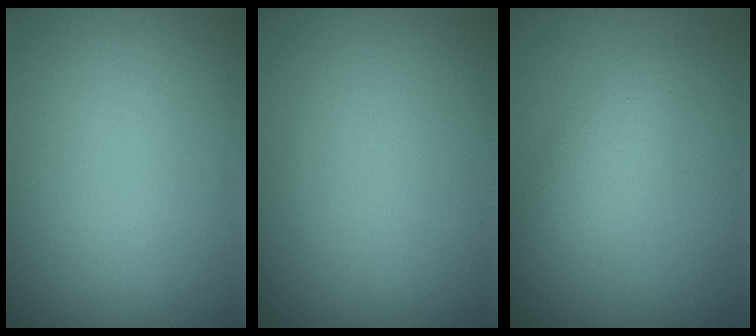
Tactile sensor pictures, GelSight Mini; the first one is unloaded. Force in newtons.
{"total": 0.0}
{"total": 2.4, "press": 2.4, "slide": 0.1}